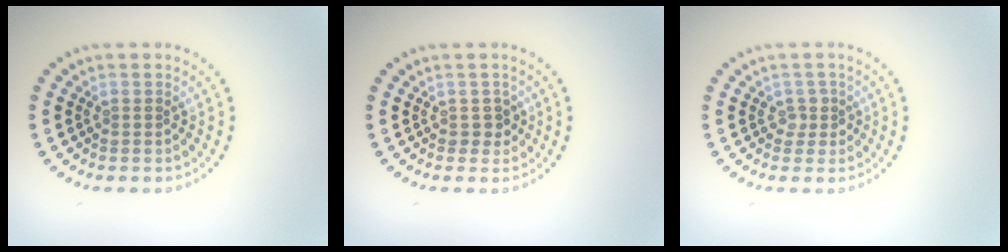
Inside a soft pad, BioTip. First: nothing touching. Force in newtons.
{"total": 1.2, "press": 1.0, "slide": 0.7}
{"total": 1.3, "press": 1.1, "slide": 0.7}